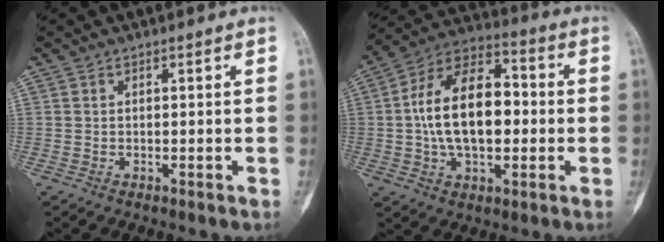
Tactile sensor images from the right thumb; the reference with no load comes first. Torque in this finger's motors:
{"motor_torque": [2.00, 2.37, 0.90, -0.56, 0.49]}